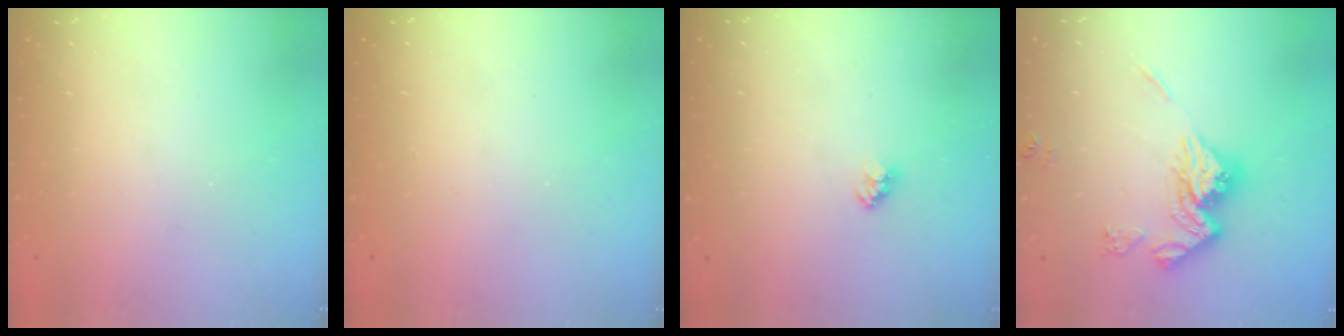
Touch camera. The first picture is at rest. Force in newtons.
{"total": 1.1, "press": 1.1, "slide": 0.1}
{"total": 2.4, "press": 2.4, "slide": 0.1}
{"total": 15.2, "press": 15.2, "slide": 1.5}